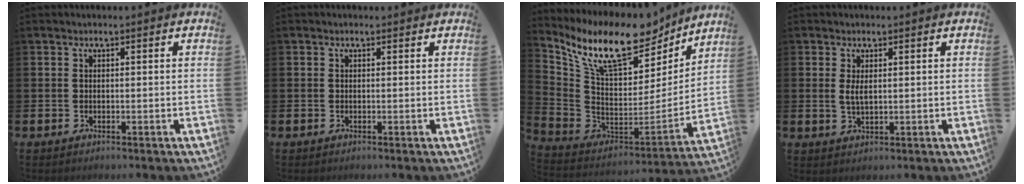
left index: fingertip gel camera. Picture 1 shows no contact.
{"total": 0.0}
{"total": 12.4, "force": [9.6, 4.9, 6.2], "torque": [-0.146, -0.062, 0.167]}
{"total": 2.1, "force": [0.9, 0.8, 1.7], "torque": [-0.032, 0.002, 0.014]}